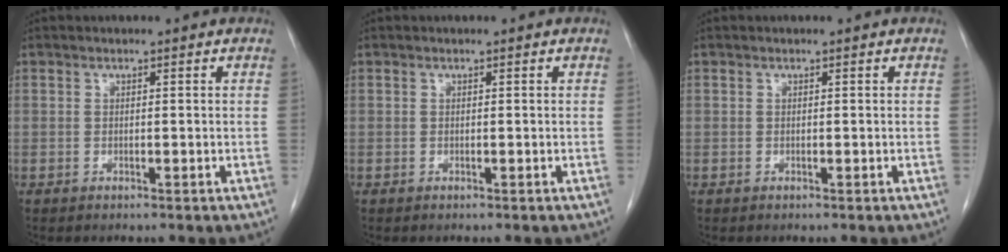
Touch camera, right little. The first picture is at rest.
{"total": 0.0}
{"total": 0.0}